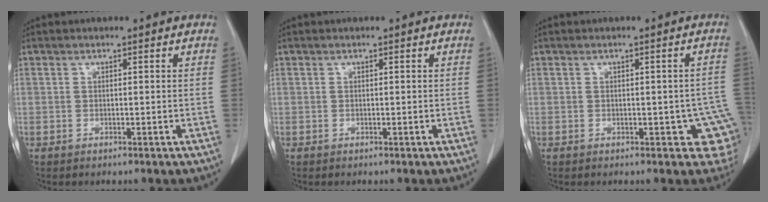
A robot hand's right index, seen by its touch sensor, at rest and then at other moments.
{"total": 0.0}
{"total": 6.0, "force": [-1.4, 2.8, 5.1], "torque": [-0.035, 0.012, -0.013]}